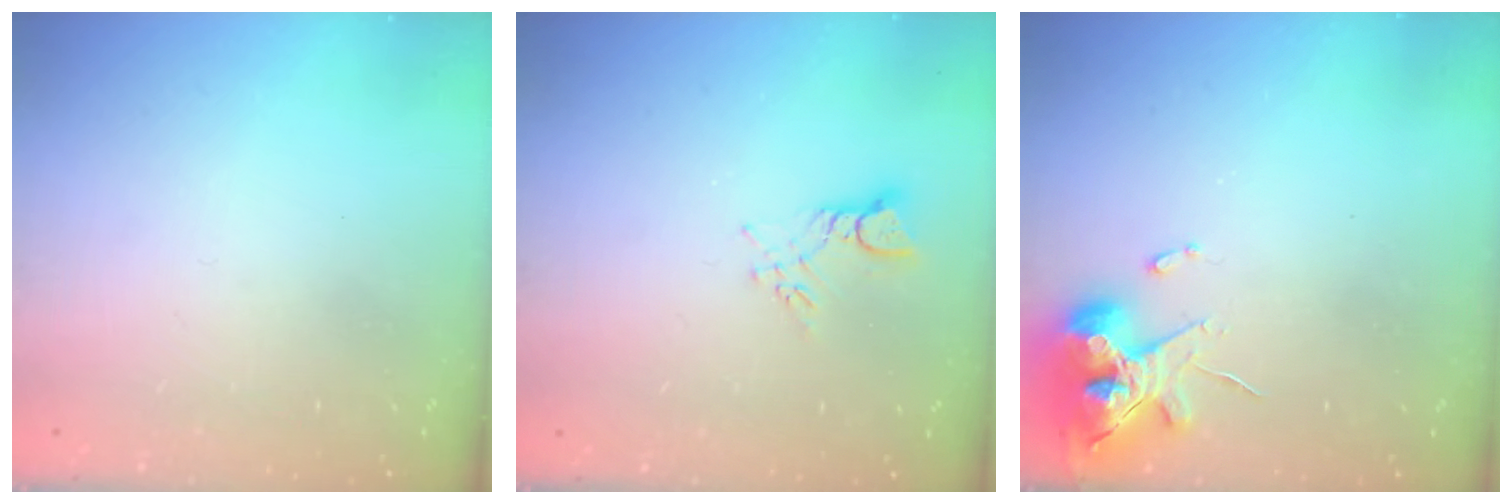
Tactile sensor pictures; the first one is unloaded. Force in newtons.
{"total": 2.6, "press": 2.6, "slide": 0.4}
{"total": 11.8, "press": 11.7, "slide": 1.6}